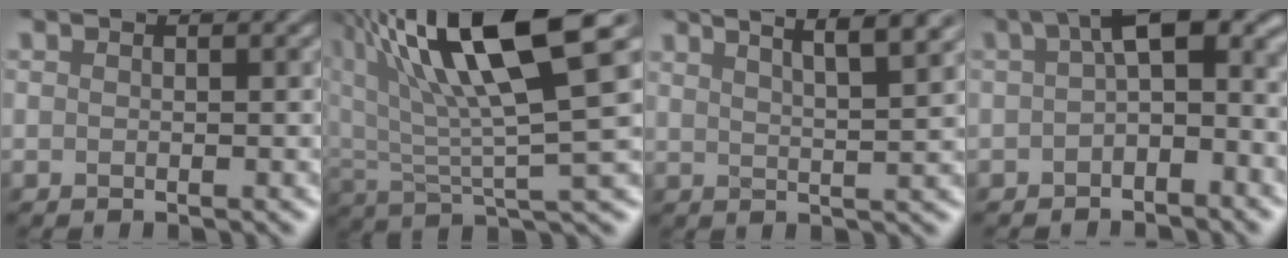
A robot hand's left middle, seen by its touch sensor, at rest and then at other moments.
{"total": 12.4, "force": [5.8, 3.3, 10.5], "torque": [-0.193, 0.018, 0.103]}
{"total": 8.6, "force": [5.7, 2.4, 6.1], "torque": [-0.045, 0.038, 0.046]}
{"total": 5.9, "force": [0.1, 2.7, 5.2], "torque": [-0.068, 0.018, -0.008]}